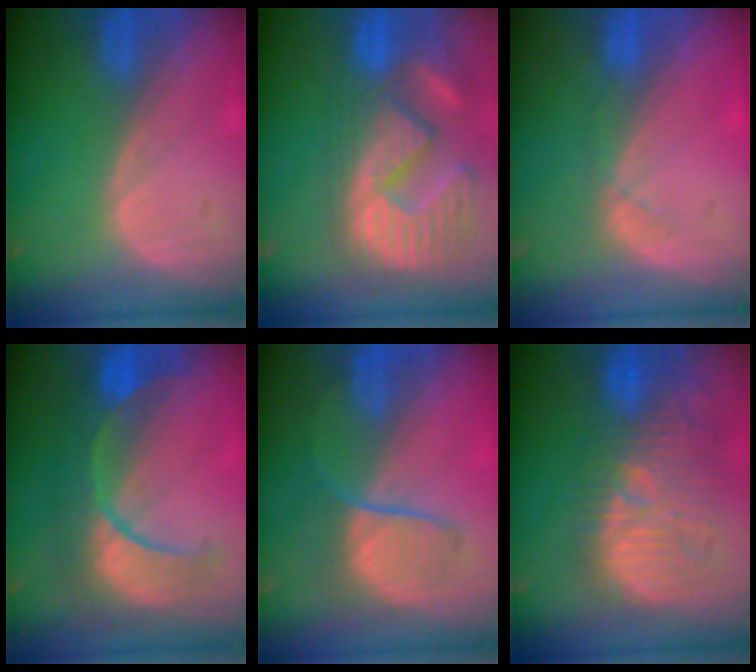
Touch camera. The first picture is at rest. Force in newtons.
{"total": 14.4, "press": 12.2, "slide": 7.6}
{"total": 2.1, "press": 1.9, "slide": 0.9}
{"total": 9.6, "press": 9.6, "slide": 0.7}
{"total": 6.6, "press": 6.5, "slide": 1.3}
{"total": 12.2, "press": 11.7, "slide": 3.6}